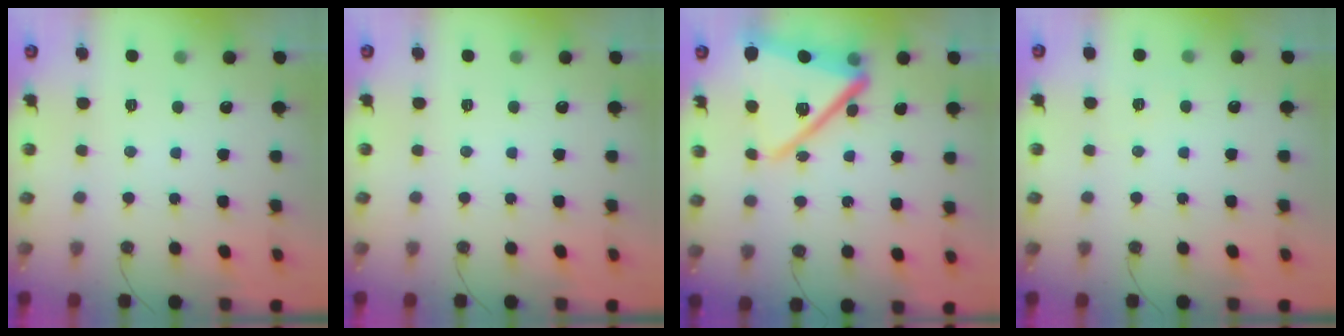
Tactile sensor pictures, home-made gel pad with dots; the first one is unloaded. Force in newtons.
{"total": 0.0}
{"total": 21.8, "press": 21.7, "slide": 1.9}
{"total": 3.4, "press": 2.9, "slide": 1.8}